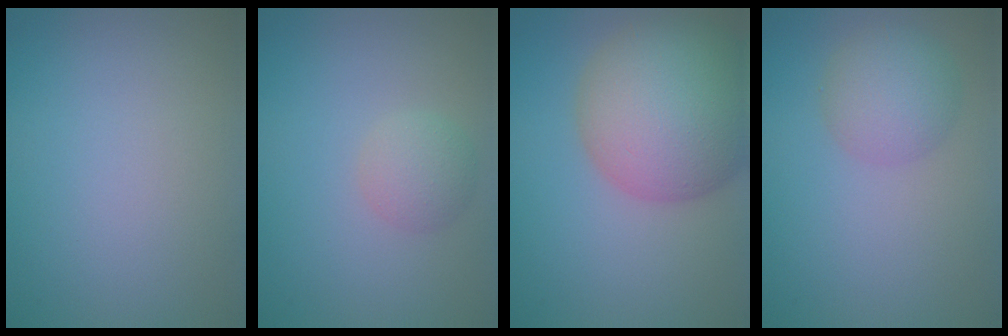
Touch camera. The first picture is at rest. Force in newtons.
{"total": 2.1, "press": 2.1, "slide": 0.1}
{"total": 11.4, "press": 11.3, "slide": 0.5}
{"total": 3.6, "press": 3.6, "slide": 0.1}